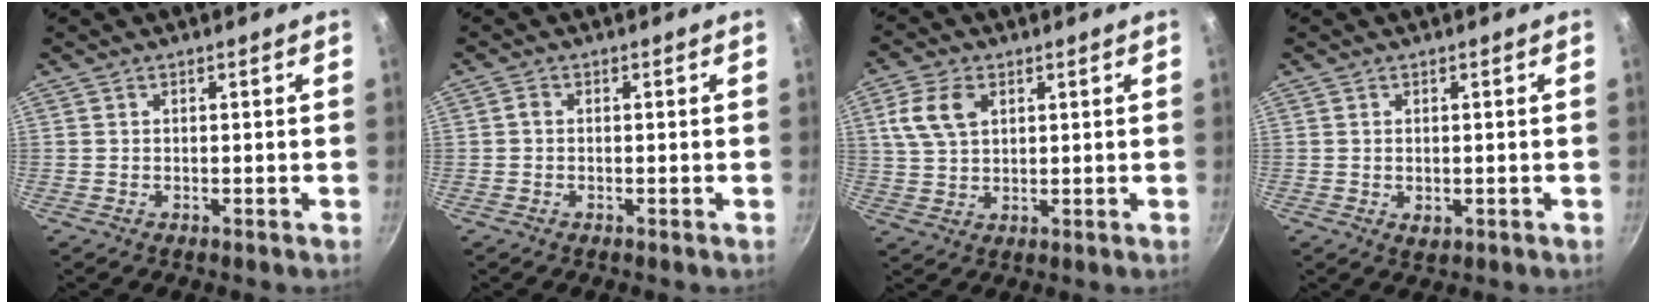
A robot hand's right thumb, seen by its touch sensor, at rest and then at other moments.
{"total": 0.9, "force": [-0.2, 0.6, 0.6], "torque": [-0.012, 0.005, -0.005]}
{"total": 7.6, "force": [2.7, 4.9, 5.1], "torque": [-0.091, 0.001, 0.052]}
{"total": 1.9, "force": [-0.2, 1.3, 1.4], "torque": [-0.021, -0.006, -0.001]}